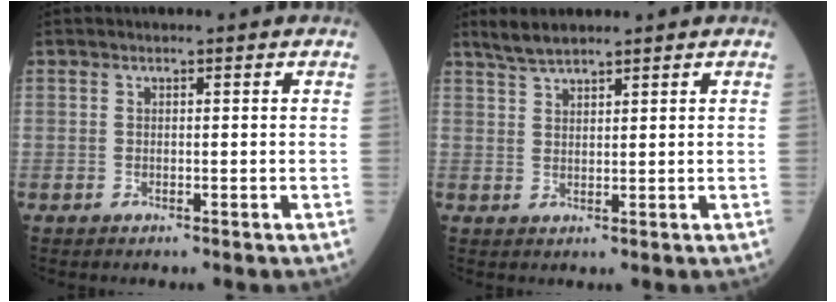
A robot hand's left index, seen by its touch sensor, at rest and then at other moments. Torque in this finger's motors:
{"motor_torque": [0.16, -0.16, 0.11, 0.04]}